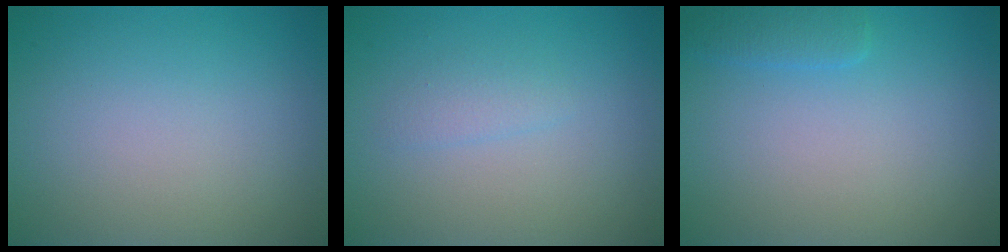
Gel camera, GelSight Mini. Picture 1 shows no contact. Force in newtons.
{"total": 1.1, "press": 1.1, "slide": 0.1}
{"total": 1.4, "press": 1.4, "slide": 0.2}